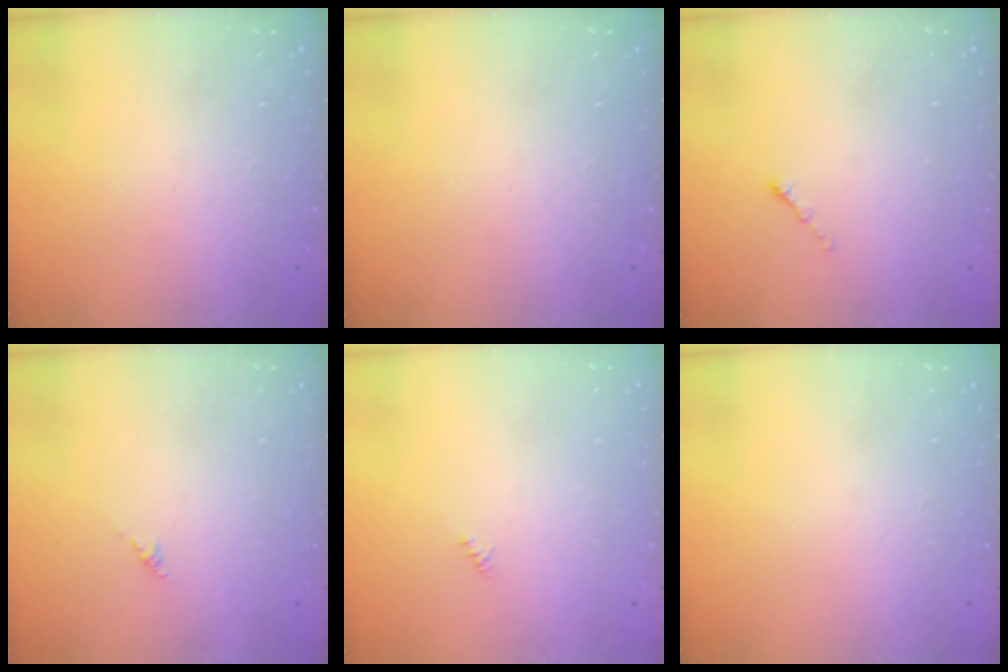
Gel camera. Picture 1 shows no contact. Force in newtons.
{"total": 0.0}
{"total": 0.0}
{"total": 0.6, "press": 0.4, "slide": 0.4}
{"total": 0.0}
{"total": 0.0}